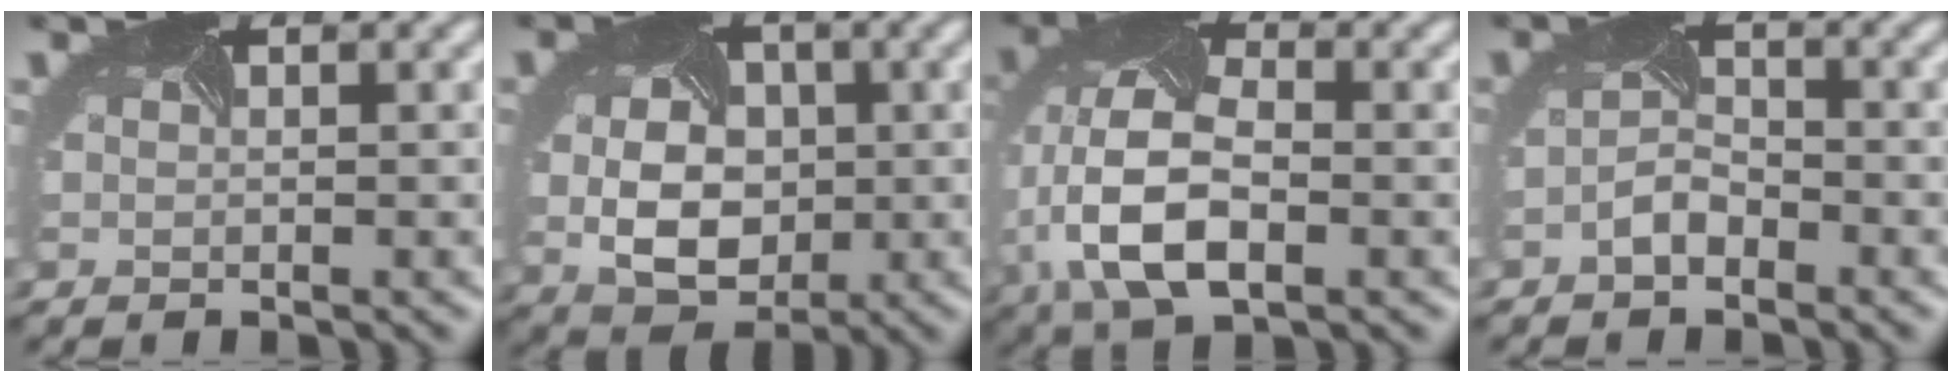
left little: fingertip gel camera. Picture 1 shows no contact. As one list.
[{"total": 7.5, "force": [-0.4, 5.6, 5.0], "torque": [-0.090, -0.016, 0.003]}, {"total": 9.4, "force": [-2.1, 5.4, 7.4], "torque": [-0.178, -0.011, -0.045]}, {"total": 1.9, "force": [-1.5, 0.8, 0.8], "torque": [-0.024, 0.003, -0.031]}]